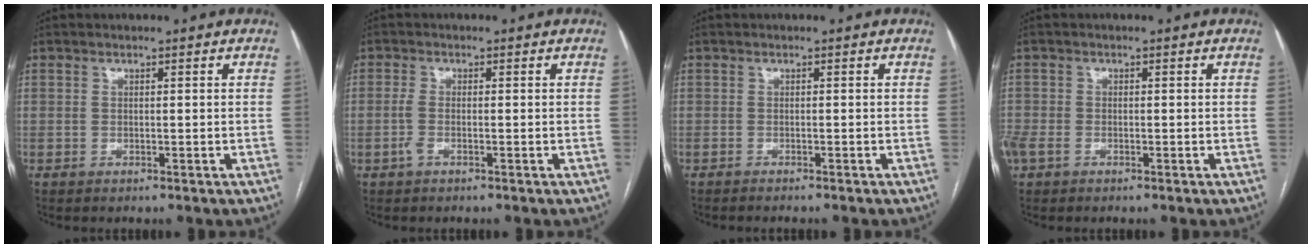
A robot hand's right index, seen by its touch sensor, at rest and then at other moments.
{"total": 1.8, "force": [-0.8, 0.6, 1.6], "torque": [-0.038, 0.001, -0.018]}
{"total": 3.3, "force": [-3.0, 0.2, 1.4], "torque": [-0.018, -0.003, -0.036]}
{"total": 3.2, "force": [-1.5, 2.1, 1.9], "torque": [-0.053, 0.000, -0.026]}